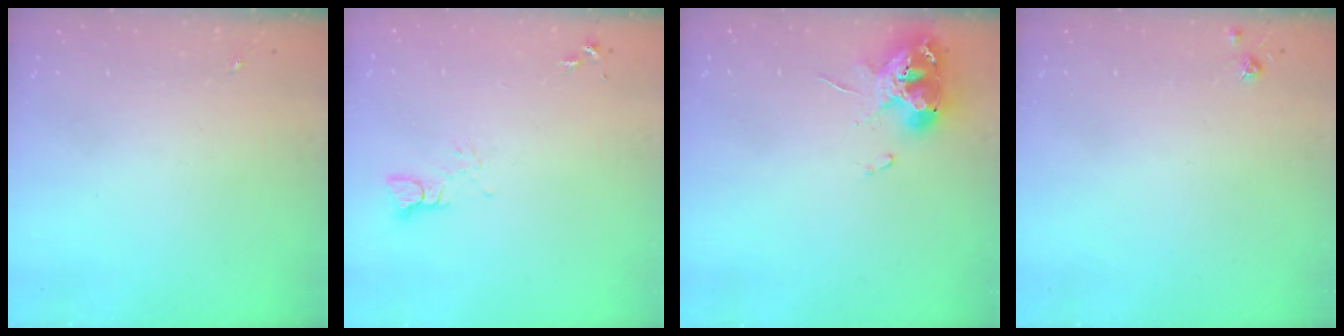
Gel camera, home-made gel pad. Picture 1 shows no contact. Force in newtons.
{"total": 3.2, "press": 3.1, "slide": 0.4}
{"total": 11.1, "press": 11.0, "slide": 1.2}
{"total": 3.8, "press": 3.8, "slide": 0.5}